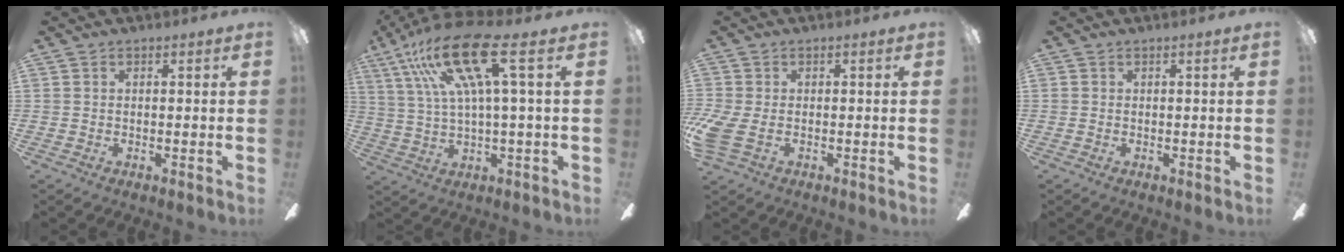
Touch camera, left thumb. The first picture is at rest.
{"total": 18.3, "force": [7.5, 4.4, 16.0], "torque": [-0.318, -0.021, 0.110]}
{"total": 5.8, "force": [-1.5, 2.8, 4.8], "torque": [-0.119, -0.007, -0.031]}
{"total": 0.0}